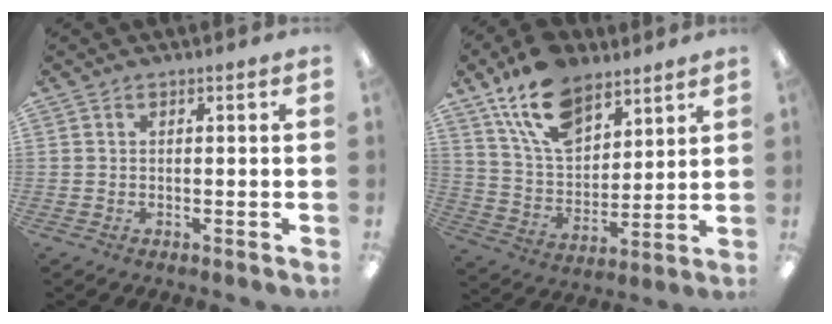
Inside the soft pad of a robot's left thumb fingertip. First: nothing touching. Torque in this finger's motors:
{"motor_torque": [2.29, 1.63, 1.66, -1.11, 0.15]}